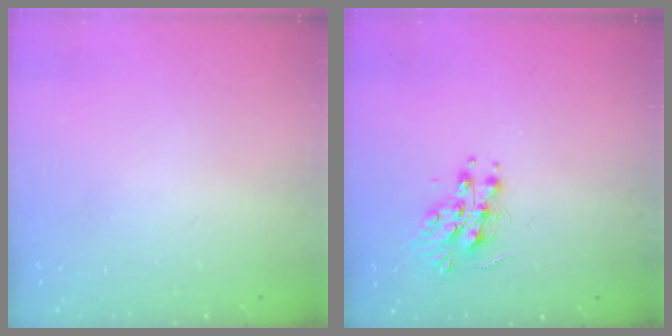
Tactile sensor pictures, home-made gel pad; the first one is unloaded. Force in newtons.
{"total": 11.1, "press": 11.1, "slide": 0.2}